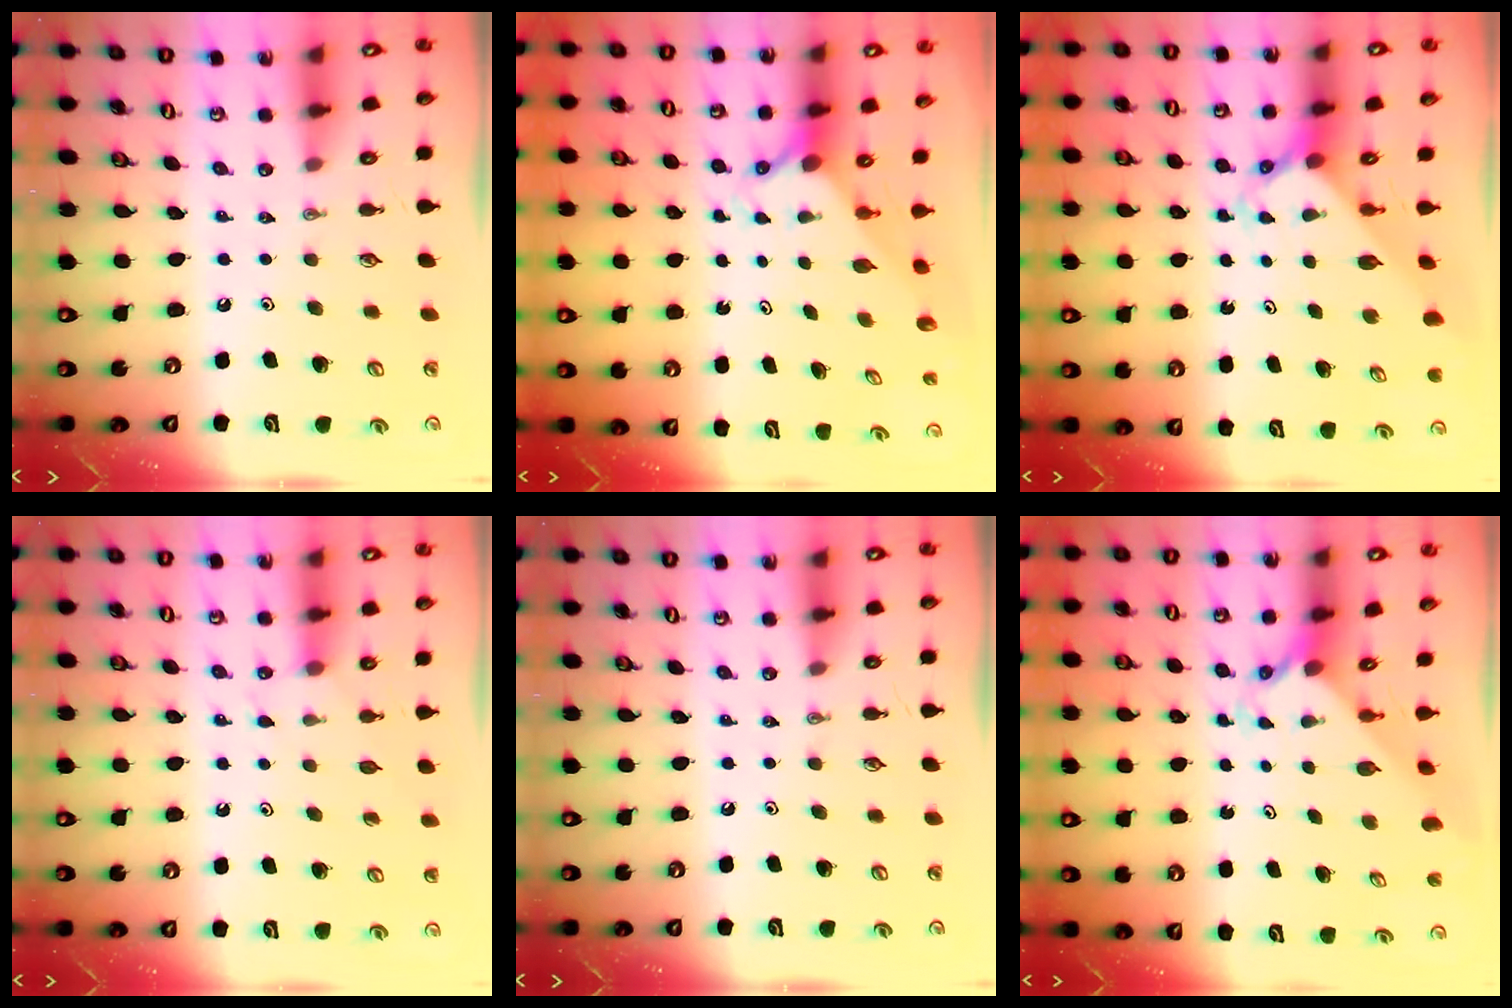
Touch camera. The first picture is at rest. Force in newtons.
{"total": 2.2, "press": 2.2, "slide": 0.2}
{"total": 2.8, "press": 2.8, "slide": 0.1}
{"total": 3.9, "press": 3.9, "slide": 0.6}
{"total": 0.0}
{"total": 2.3, "press": 2.3, "slide": 0.2}